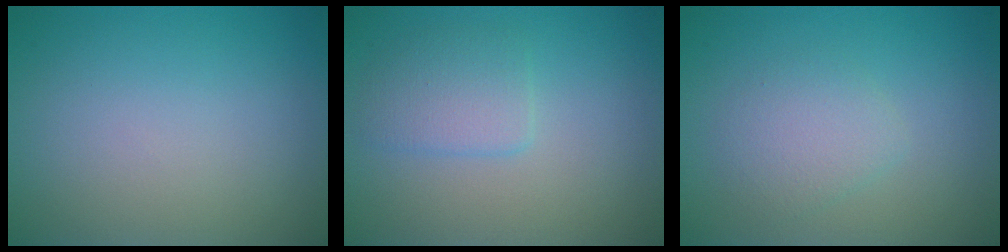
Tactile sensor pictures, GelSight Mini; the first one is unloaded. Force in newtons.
{"total": 2.4, "press": 2.3, "slide": 0.2}
{"total": 2.3, "press": 2.3, "slide": 0.1}